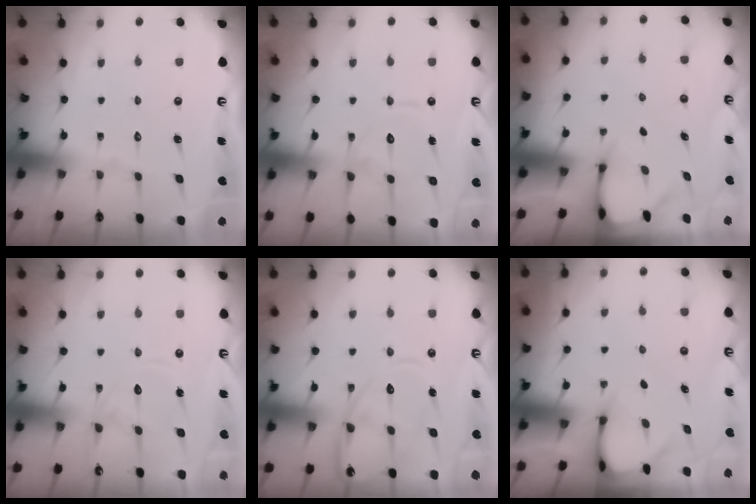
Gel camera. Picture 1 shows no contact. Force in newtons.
{"total": 11.7, "press": 11.7, "slide": 1.0}
{"total": 2.3, "press": 2.3, "slide": 0.1}
{"total": 12.8, "press": 12.8, "slide": 1.2}
{"total": 13.3, "press": 13.3, "slide": 1.3}
{"total": 2.9, "press": 2.9, "slide": 0.2}